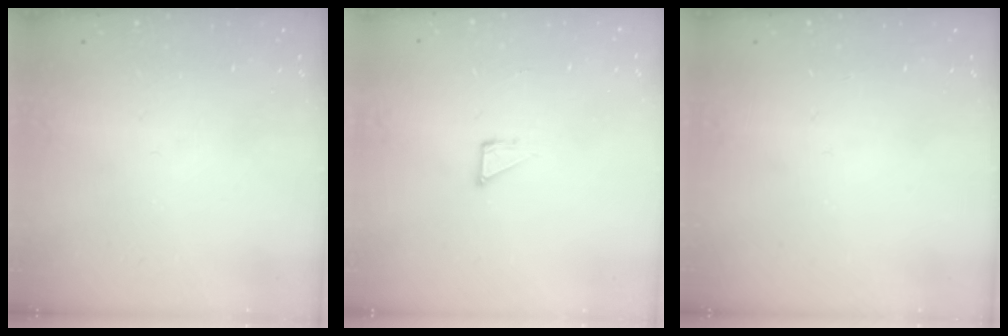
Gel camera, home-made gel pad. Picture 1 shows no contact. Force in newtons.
{"total": 2.7, "press": 2.7, "slide": 0.2}
{"total": 0.0}